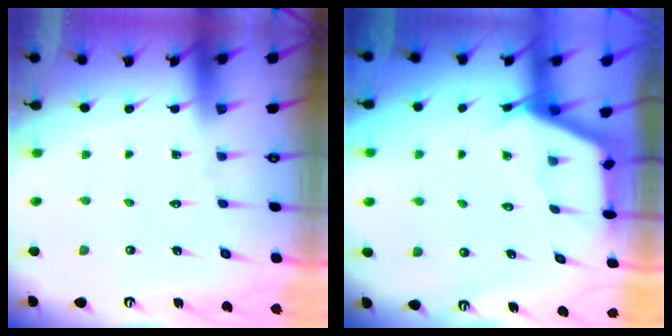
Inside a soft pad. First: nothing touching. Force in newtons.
{"total": 3.0, "press": 3.0, "slide": 0.4}